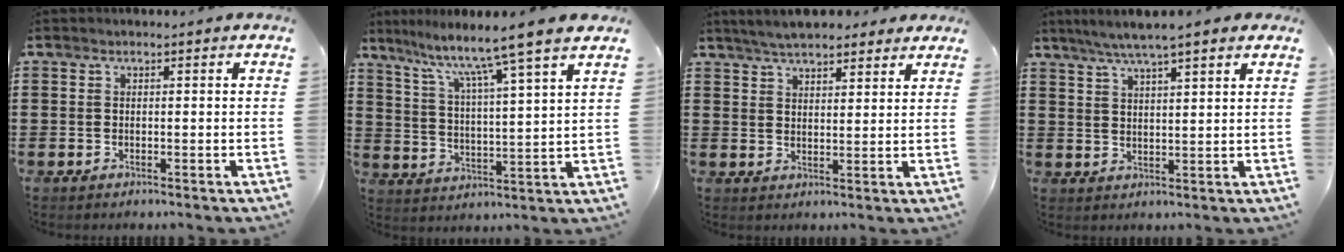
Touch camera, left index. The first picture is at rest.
{"total": 8.2, "force": [6.7, -1.2, 4.5], "torque": [-0.108, -0.050, 0.100]}
{"total": 5.1, "force": [4.7, 1.4, 1.6], "torque": [-0.046, -0.004, 0.088]}
{"total": 5.1, "force": [4.1, 0.2, 3.0], "torque": [-0.068, -0.008, 0.072]}